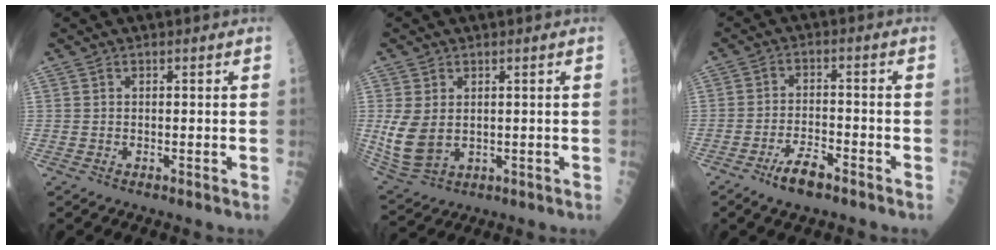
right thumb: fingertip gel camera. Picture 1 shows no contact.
{"total": 8.5, "force": [0.3, 5.8, 6.2], "torque": [-0.130, -0.008, 0.021]}
{"total": 5.8, "force": [-3.8, 1.8, 3.9], "torque": [-0.072, 0.021, -0.067]}